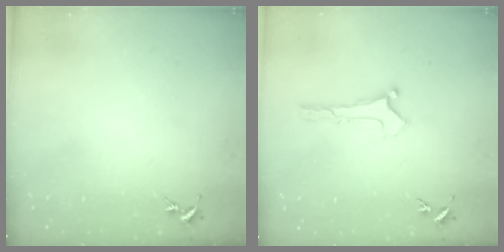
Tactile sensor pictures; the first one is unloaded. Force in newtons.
{"total": 0.0}